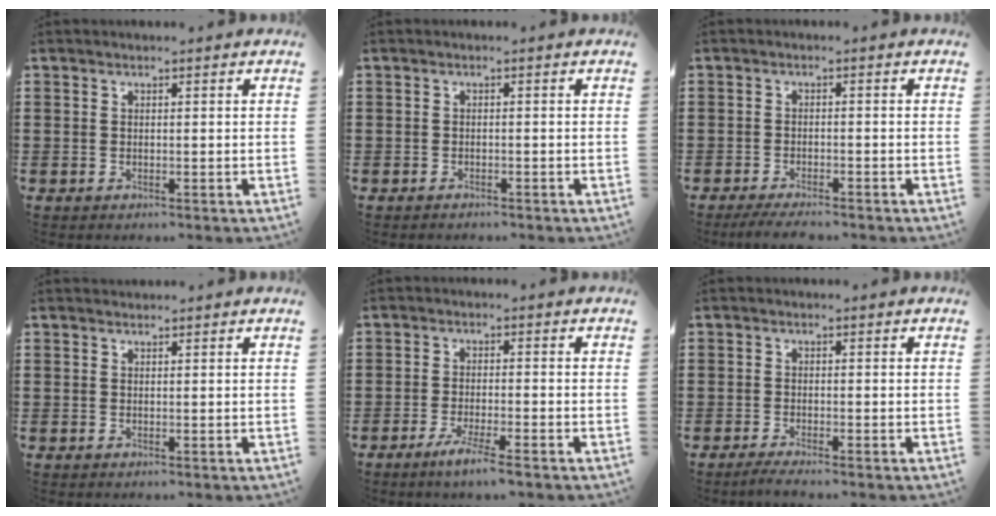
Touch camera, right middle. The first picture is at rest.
{"total": 0.6, "force": [-0.6, 0.1, 0.0], "torque": [-0.001, 0.000, -0.013]}
{"total": 2.5, "force": [-2.3, 0.1, 1.0], "torque": [-0.016, 0.001, -0.044]}
{"total": 0.7, "force": [0.7, 0.0, -0.1], "torque": [-0.001, -0.003, 0.014]}
{"total": 3.6, "force": [-2.5, -0.2, 2.6], "torque": [-0.047, -0.006, -0.045]}
{"total": 1.2, "force": [-1.0, -0.1, 0.7], "torque": [-0.010, -0.001, -0.018]}